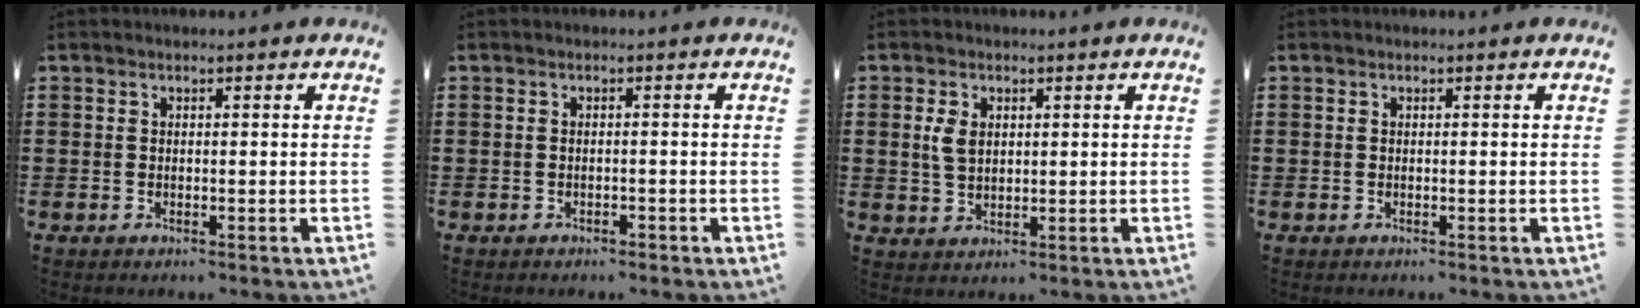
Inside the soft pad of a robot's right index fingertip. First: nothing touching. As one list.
[{"total": 0.8, "force": [-0.7, 0.2, 0.2], "torque": [-0.007, -0.002, -0.015]}, {"total": 3.6, "force": [0.9, 2.3, 2.7], "torque": [-0.066, 0.005, 0.013]}, {"total": 0.0}]